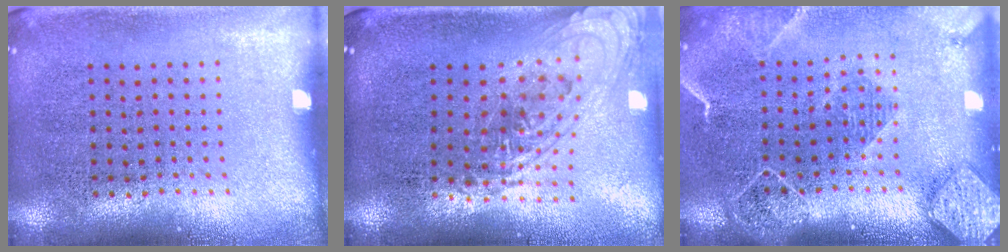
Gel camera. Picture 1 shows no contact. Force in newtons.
{"total": 1.3, "press": 1.2, "slide": 0.5}
{"total": 2.2, "press": 1.9, "slide": 1.1}